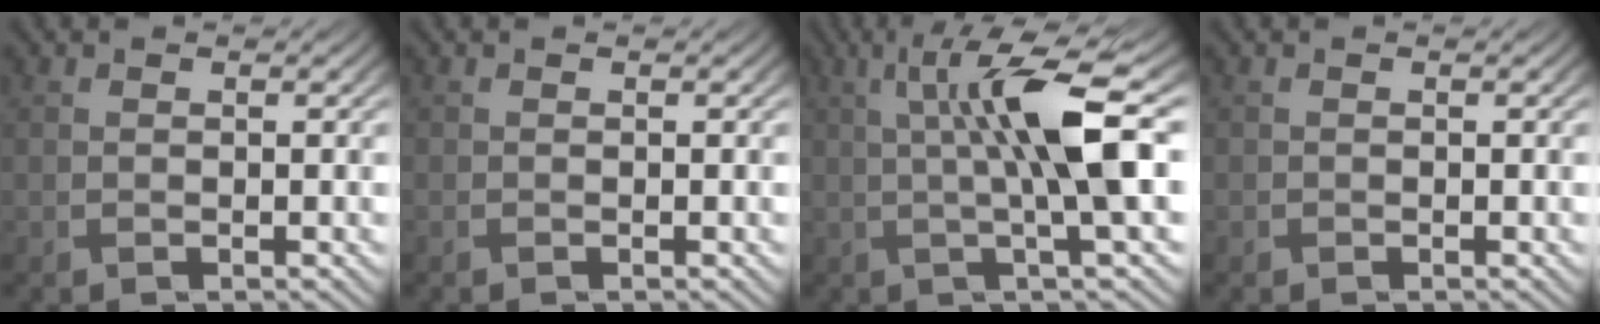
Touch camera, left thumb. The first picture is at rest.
{"total": 0.0}
{"total": 10.1, "force": [1.3, 1.5, 9.9], "torque": [-0.161, 0.012, 0.022]}
{"total": 0.0}